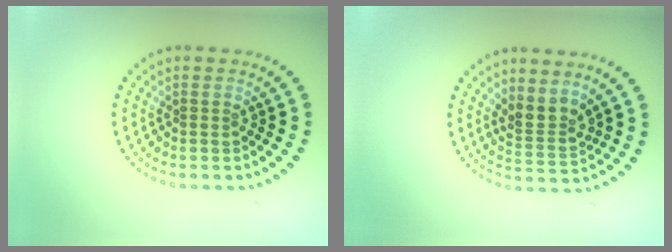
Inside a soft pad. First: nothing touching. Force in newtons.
{"total": 2.6, "press": 1.8, "slide": 1.9}